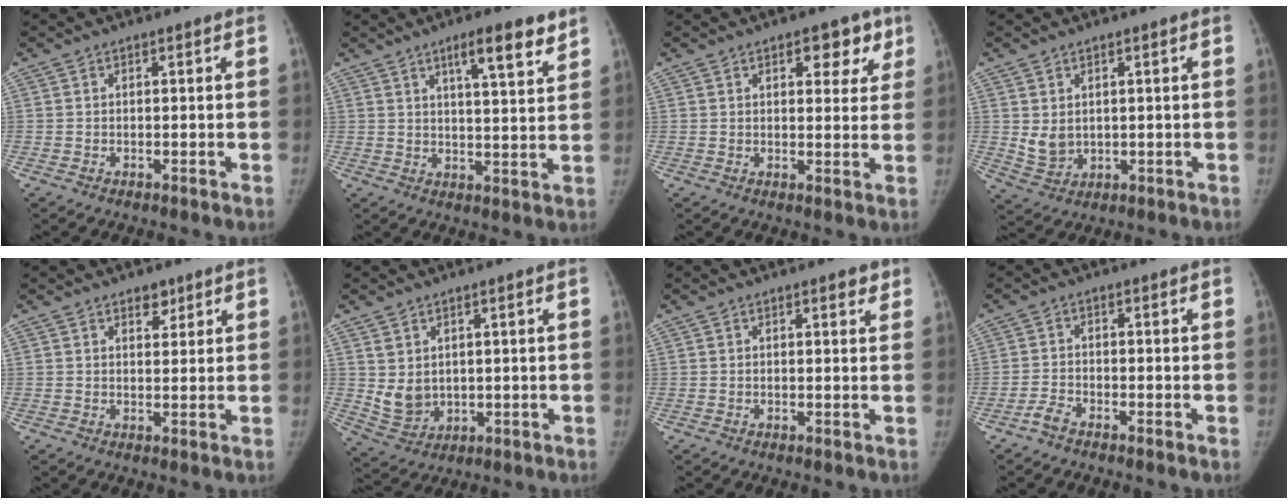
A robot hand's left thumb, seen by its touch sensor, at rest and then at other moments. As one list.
[{"total": 8.6, "force": [5.5, 1.7, 6.4], "torque": [-0.086, -0.031, 0.084]}, {"total": 6.8, "force": [3.6, 3.8, 4.3], "torque": [-0.014, -0.012, 0.040]}, {"total": 4.2, "force": [0.8, 3.3, 2.5], "torque": [-0.034, -0.013, 0.030]}, {"total": 2.7, "force": [1.8, 1.6, 1.1], "torque": [0.003, -0.011, 0.028]}, {"total": 5.6, "force": [1.2, 4.5, 3.1], "torque": [-0.044, -0.016, 0.044]}, {"total": 1.7, "force": [1.2, 0.7, 1.0], "torque": [-0.004, -0.005, 0.012]}, {"total": 2.3, "force": [-2.0, 0.6, 1.0], "torque": [-0.025, 0.009, -0.042]}]